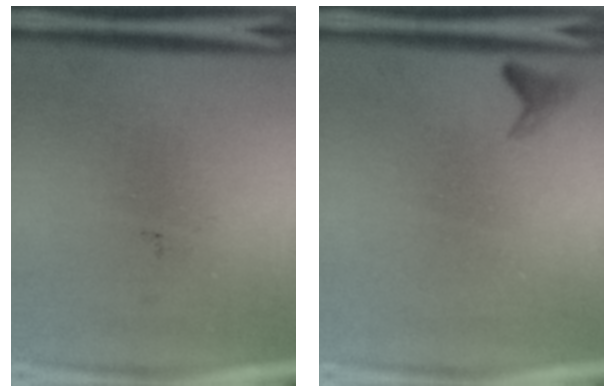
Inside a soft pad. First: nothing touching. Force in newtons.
{"total": 1.0}